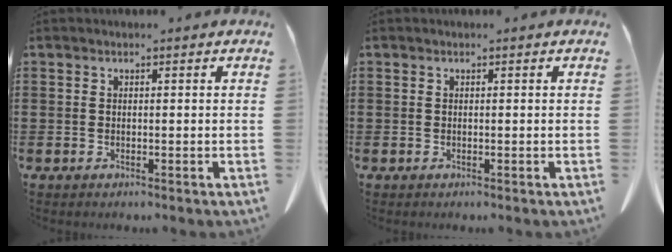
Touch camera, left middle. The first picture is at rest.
{"total": 0.0}